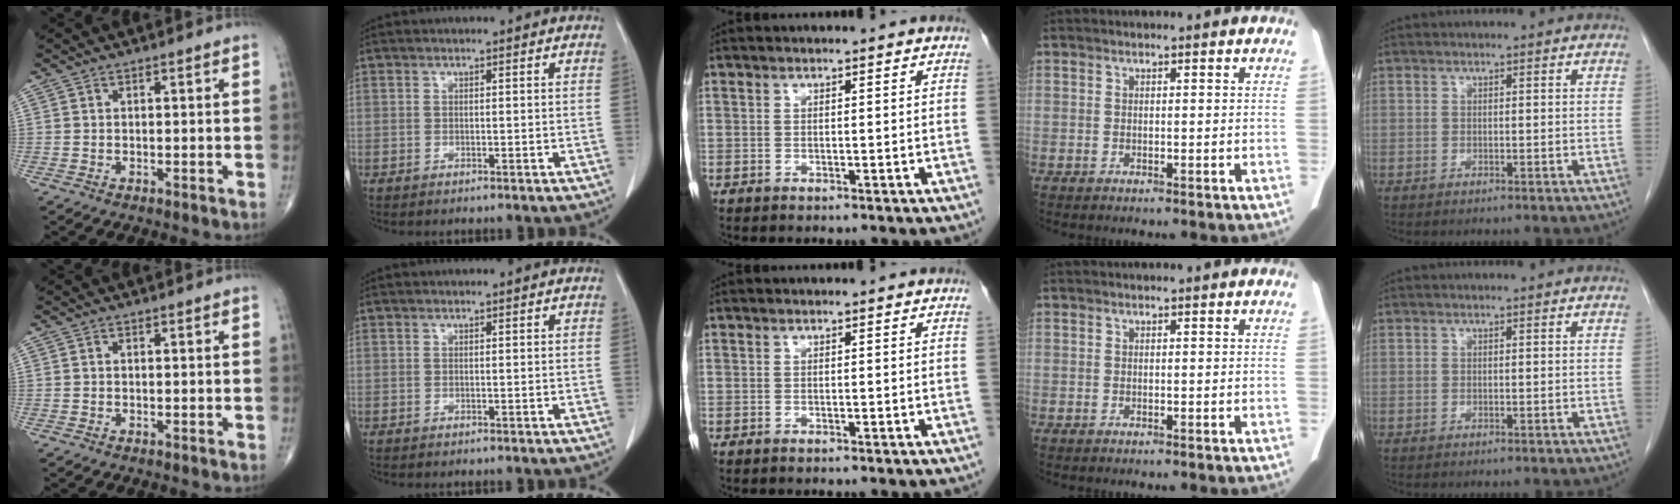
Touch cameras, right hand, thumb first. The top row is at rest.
{}